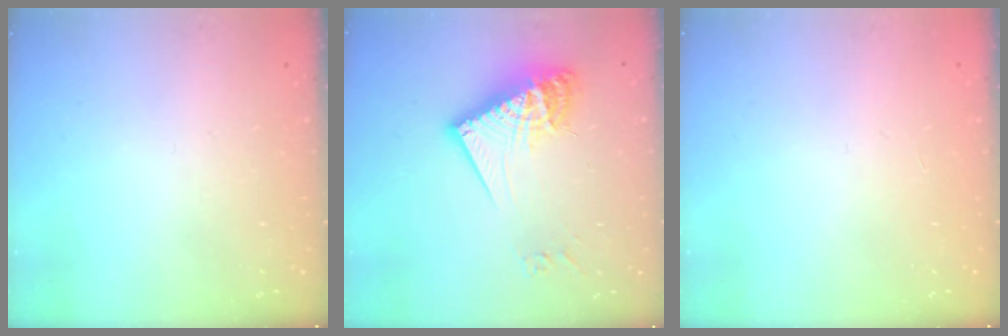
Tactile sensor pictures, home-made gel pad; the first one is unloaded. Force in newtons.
{"total": 17.1, "press": 17.1, "slide": 1.4}
{"total": 0.0}